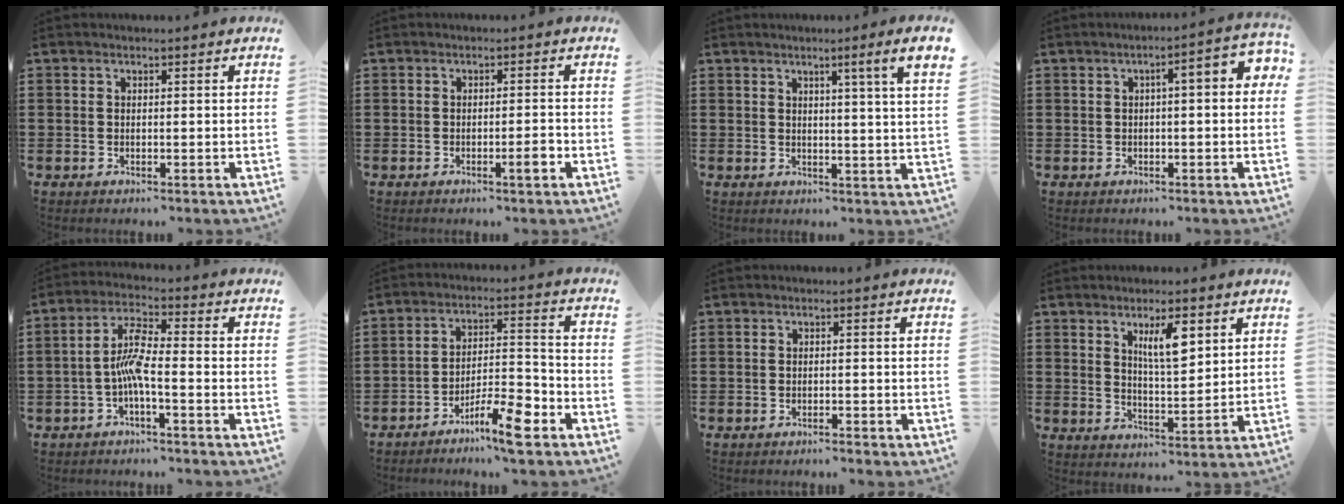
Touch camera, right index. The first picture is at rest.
{"total": 2.5, "force": [-1.2, 0.0, 2.2], "torque": [-0.038, -0.005, -0.021]}
{"total": 4.6, "force": [2.3, -1.1, 3.8], "torque": [-0.061, -0.013, 0.031]}
{"total": 3.8, "force": [0.0, 0.6, 3.8], "torque": [-0.062, 0.000, -0.006]}
{"total": 6.1, "force": [-1.9, 1.2, 5.6], "torque": [-0.123, 0.000, -0.042]}
{"total": 8.1, "force": [-5.7, 1.4, 5.6], "torque": [-0.094, 0.009, -0.102]}
{"total": 1.0, "force": [-1.0, -0.2, 0.2], "torque": [-0.006, -0.003, -0.020]}
{"total": 5.7, "force": [2.8, 1.7, 4.6], "torque": [-0.082, 0.001, 0.044]}